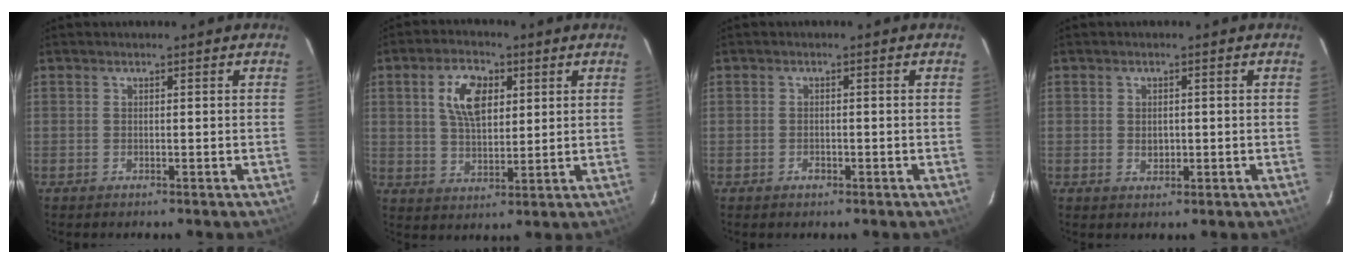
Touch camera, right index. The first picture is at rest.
{"total": 8.8, "force": [2.9, 4.8, 6.8], "torque": [-0.127, 0.017, 0.055]}
{"total": 1.3, "force": [-0.7, 0.9, 0.6], "torque": [-0.011, 0.002, -0.009]}
{"total": 2.0, "force": [-0.1, 1.7, 1.2], "torque": [-0.016, 0.000, 0.000]}